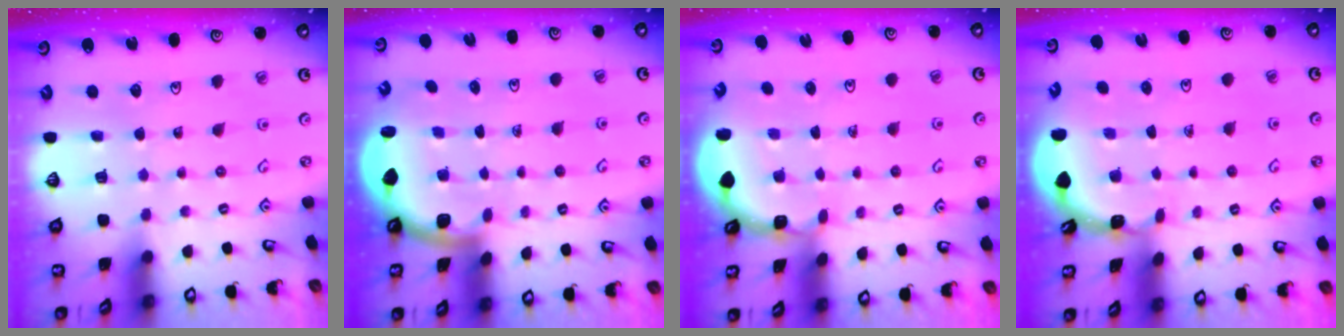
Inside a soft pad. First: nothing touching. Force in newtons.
{"total": 1.8, "press": 1.8, "slide": 0.1}
{"total": 2.0, "press": 2.0, "slide": 0.2}
{"total": 1.7, "press": 1.7, "slide": 0.1}